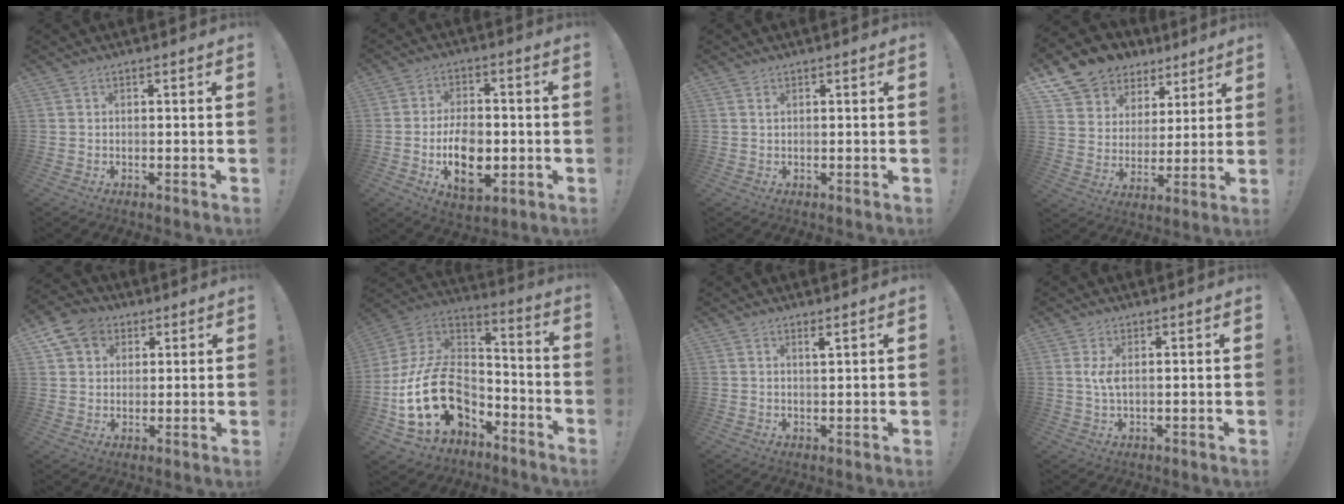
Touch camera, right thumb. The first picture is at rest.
{"total": 13.0, "force": [-3.1, 8.3, 9.5], "torque": [-0.151, 0.001, -0.058]}
{"total": 0.6, "force": [0.3, 0.2, 0.5], "torque": [-0.005, 0.001, 0.004]}
{"total": 11.7, "force": [8.3, 7.8, 2.4], "torque": [-0.041, -0.060, 0.163]}
{"total": 9.5, "force": [4.4, 7.6, 3.6], "torque": [-0.058, -0.017, 0.089]}
{"total": 22.0, "force": [-7.8, 14.8, 14.3], "torque": [-0.278, 0.041, -0.124]}
{"total": 1.9, "force": [1.4, 0.0, 1.3], "torque": [-0.013, -0.008, 0.019]}
{"total": 3.6, "force": [0.8, 1.2, 3.3], "torque": [-0.062, 0.001, 0.013]}